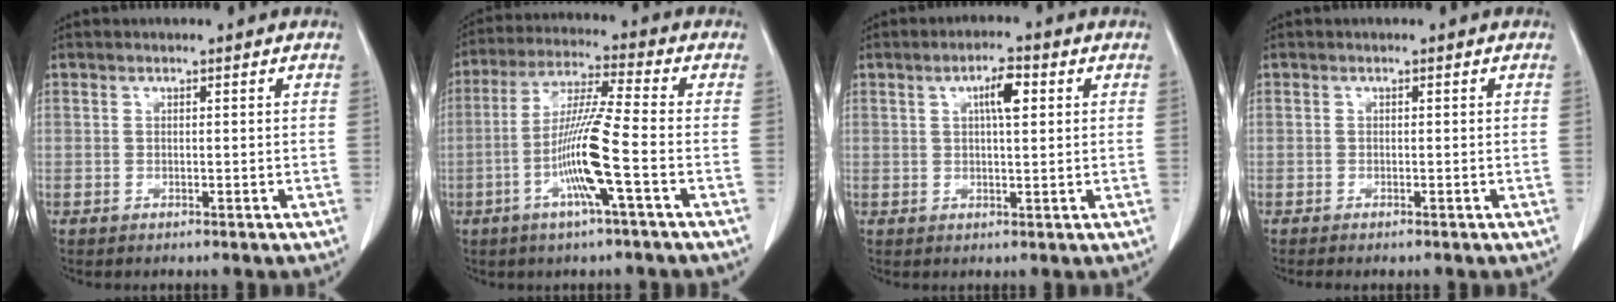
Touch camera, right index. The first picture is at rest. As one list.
[{"total": 10.8, "force": [-3.3, -0.7, 10.2], "torque": [-0.200, -0.003, -0.067]}, {"total": 4.3, "force": [1.4, 1.0, 3.9], "torque": [-0.069, 0.006, 0.023]}, {"total": 1.0, "force": [-0.8, 0.1, 0.5], "torque": [-0.011, -0.003, -0.011]}]